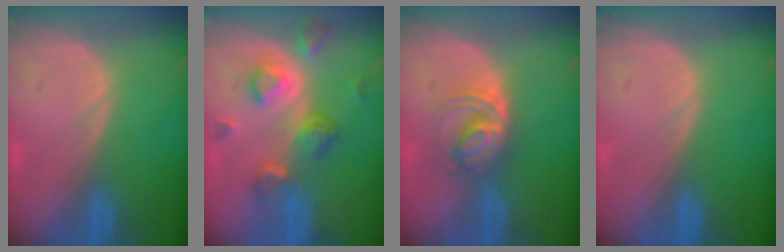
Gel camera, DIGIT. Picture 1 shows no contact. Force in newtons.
{"total": 8.0, "press": 7.1, "slide": 3.7}
{"total": 5.5, "press": 5.4, "slide": 1.3}
{"total": 0.0}